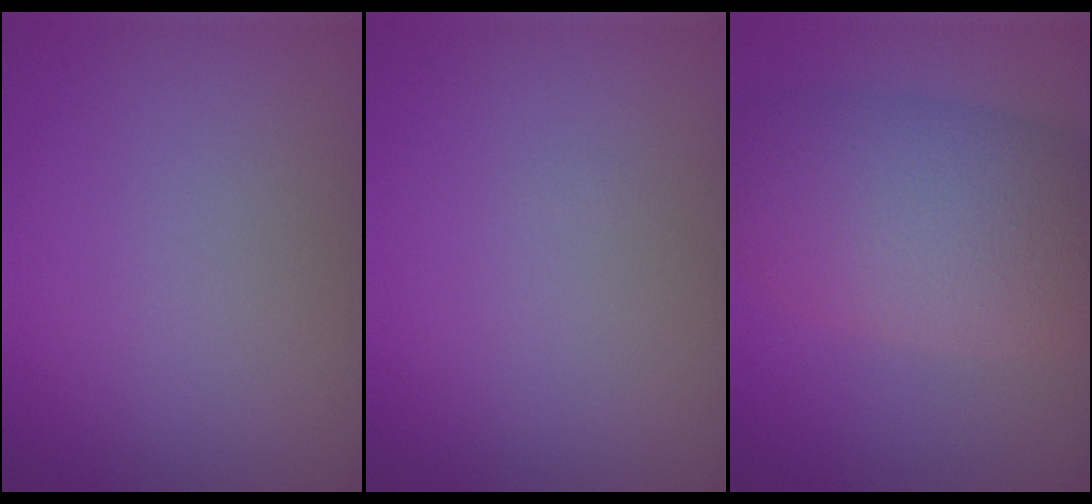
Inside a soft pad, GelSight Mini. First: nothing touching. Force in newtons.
{"total": 0.0}
{"total": 10.1, "press": 10.1, "slide": 0.1}